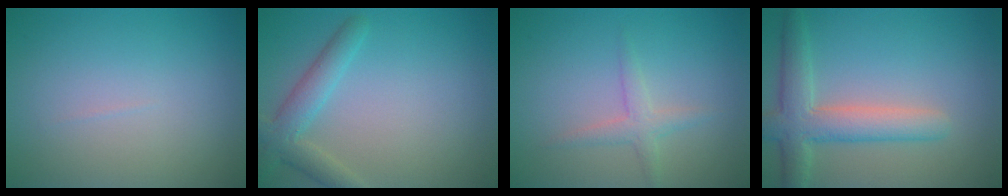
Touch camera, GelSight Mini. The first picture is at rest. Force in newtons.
{"total": 3.4, "press": 3.4, "slide": 0.2}
{"total": 1.9, "press": 1.9, "slide": 0.1}
{"total": 5.0, "press": 4.9, "slide": 0.4}